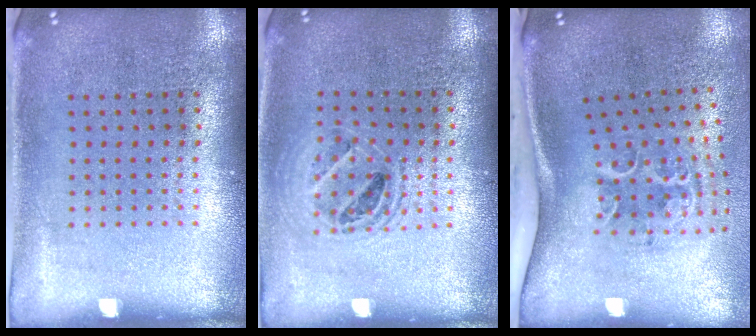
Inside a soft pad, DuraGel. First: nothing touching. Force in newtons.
{"total": 1.4, "press": 1.2, "slide": 0.6}
{"total": 2.3, "press": 1.3, "slide": 1.9}